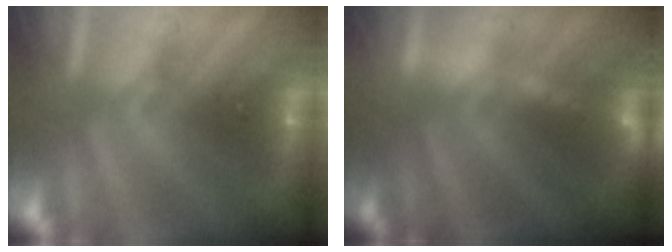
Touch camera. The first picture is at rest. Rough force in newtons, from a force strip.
{"total": 3.3}